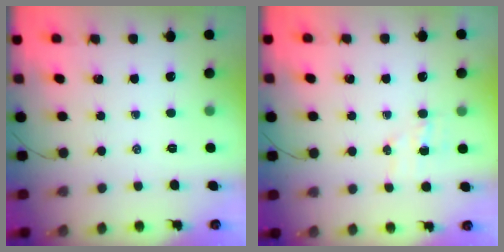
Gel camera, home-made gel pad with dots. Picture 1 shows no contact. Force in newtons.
{"total": 4.9, "press": 4.9, "slide": 0.8}